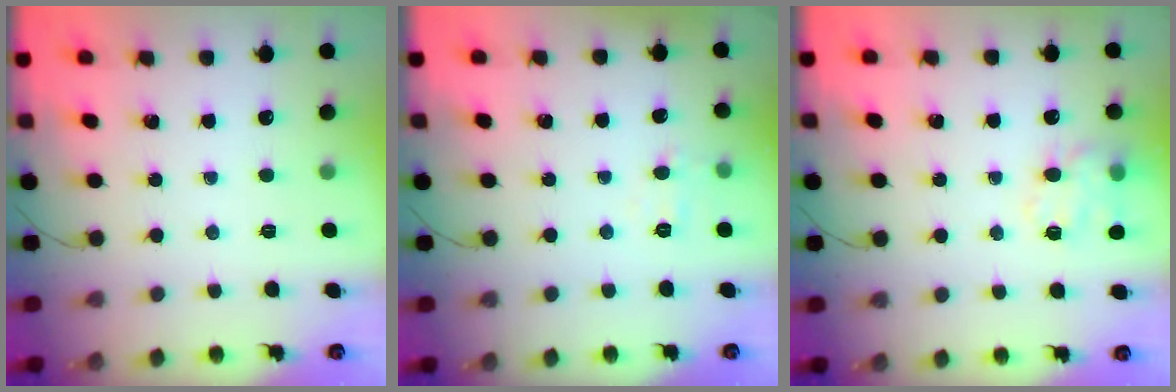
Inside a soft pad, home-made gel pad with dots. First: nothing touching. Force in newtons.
{"total": 3.8, "press": 3.6, "slide": 1.3}
{"total": 12.5, "press": 12.4, "slide": 1.7}